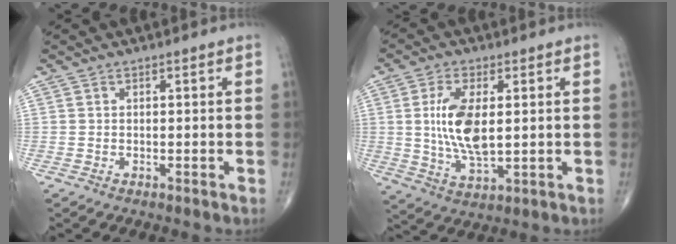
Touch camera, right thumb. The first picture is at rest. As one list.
[{"total": 10.8, "force": [1.2, 4.8, 9.6], "torque": [-0.189, -0.014, 0.029]}]